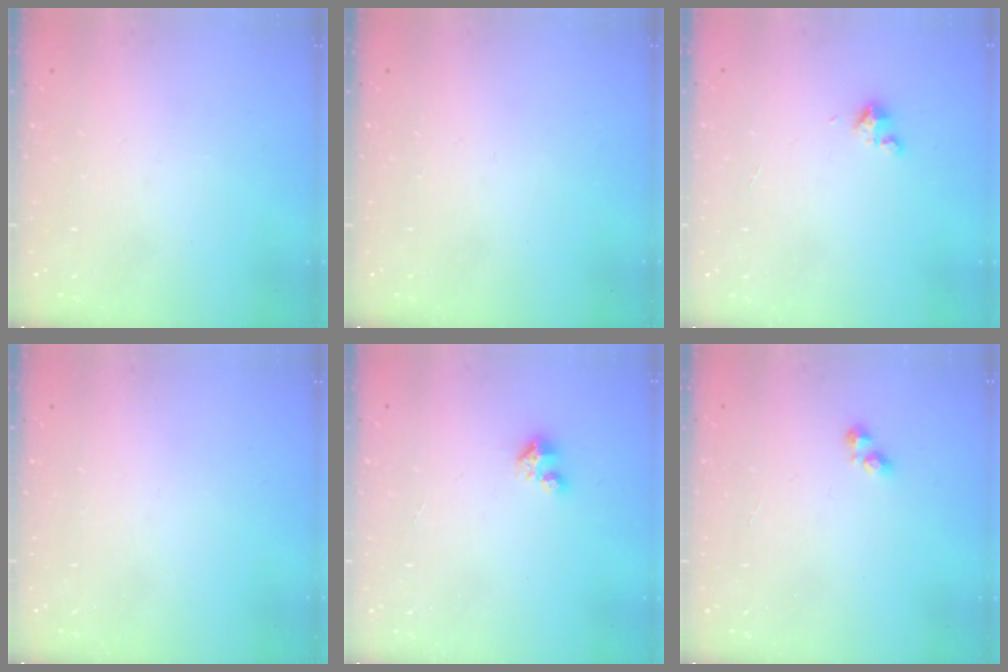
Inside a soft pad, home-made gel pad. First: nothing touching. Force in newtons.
{"total": 0.0}
{"total": 2.7, "press": 2.6, "slide": 0.4}
{"total": 0.0}
{"total": 2.5, "press": 2.5, "slide": 0.3}
{"total": 1.8, "press": 1.7, "slide": 0.3}